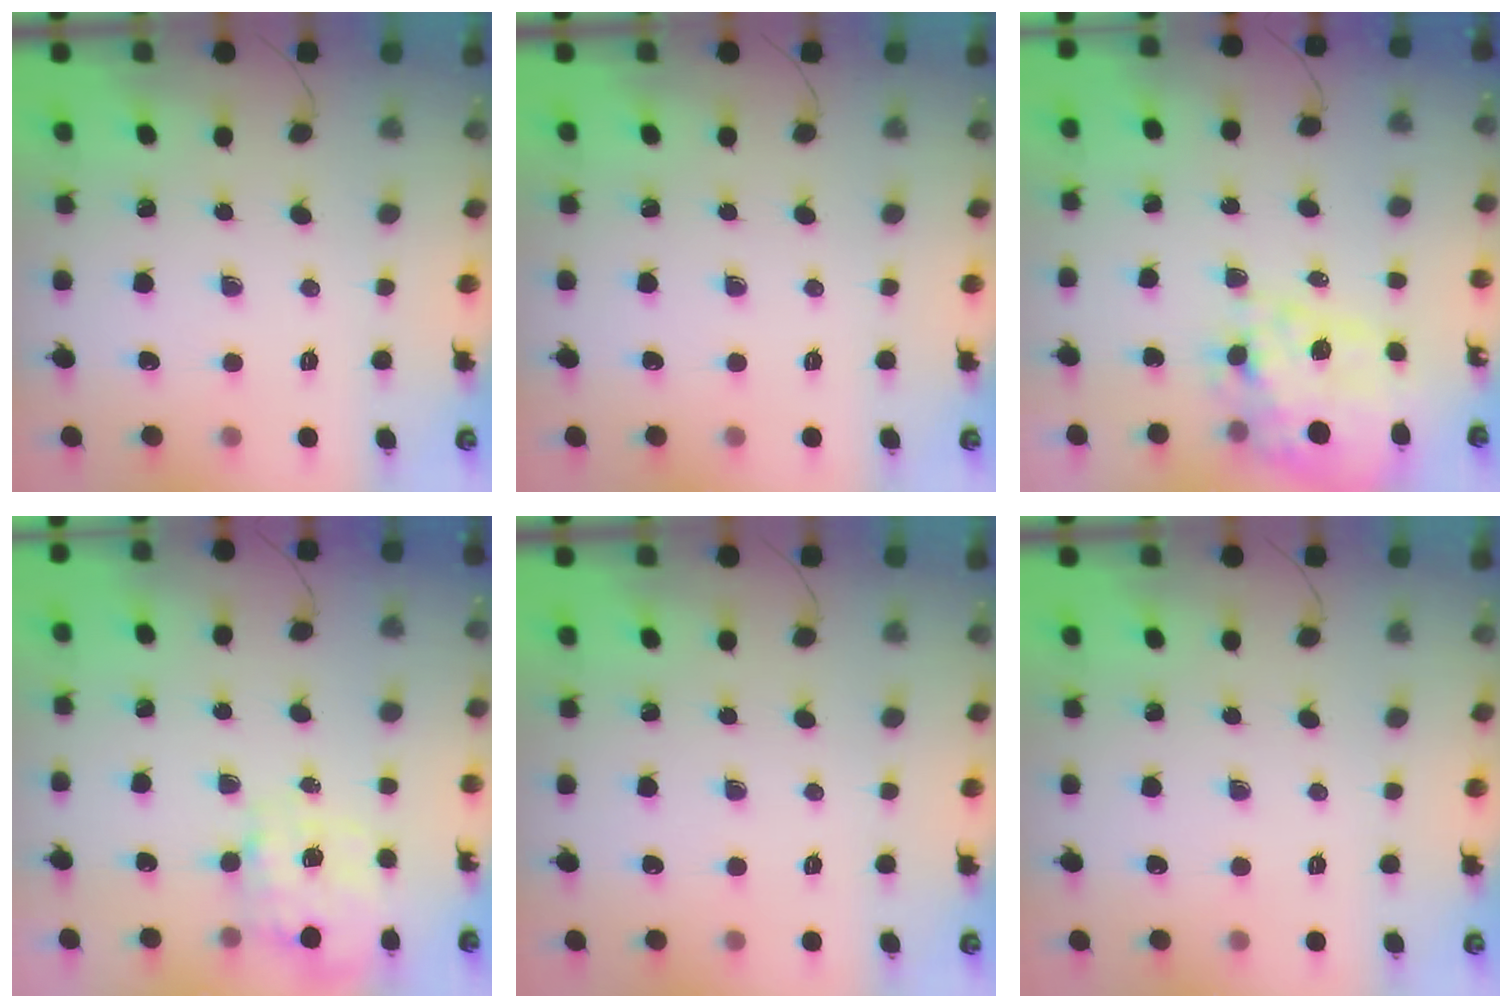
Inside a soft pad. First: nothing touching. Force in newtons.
{"total": 0.0}
{"total": 17.9, "press": 17.5, "slide": 3.7}
{"total": 3.5, "press": 3.4, "slide": 1.0}
{"total": 0.0}
{"total": 0.0}